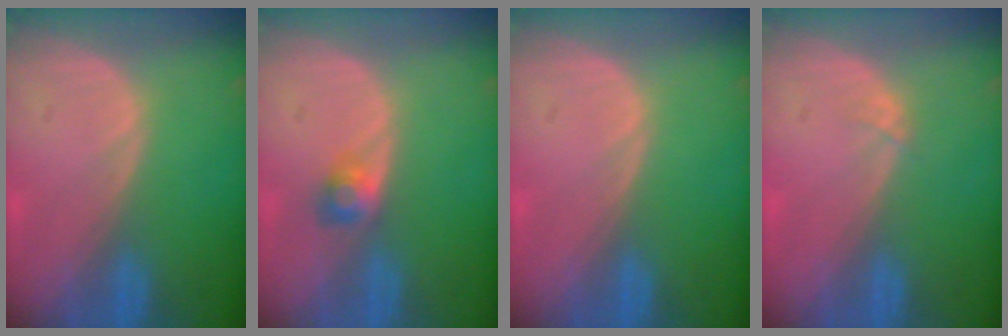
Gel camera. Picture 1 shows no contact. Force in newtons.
{"total": 2.4, "press": 2.3, "slide": 0.9}
{"total": 0.0}
{"total": 0.7, "press": 0.6, "slide": 0.3}